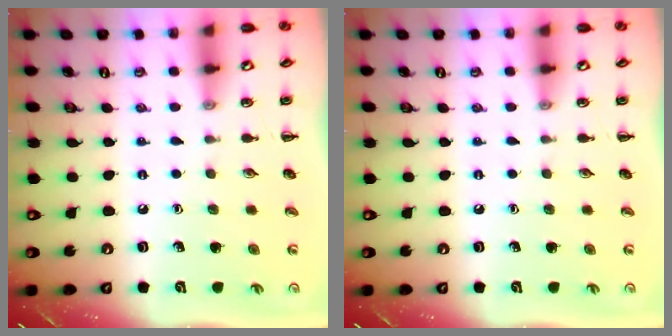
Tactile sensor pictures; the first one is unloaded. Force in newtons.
{"total": 0.0}